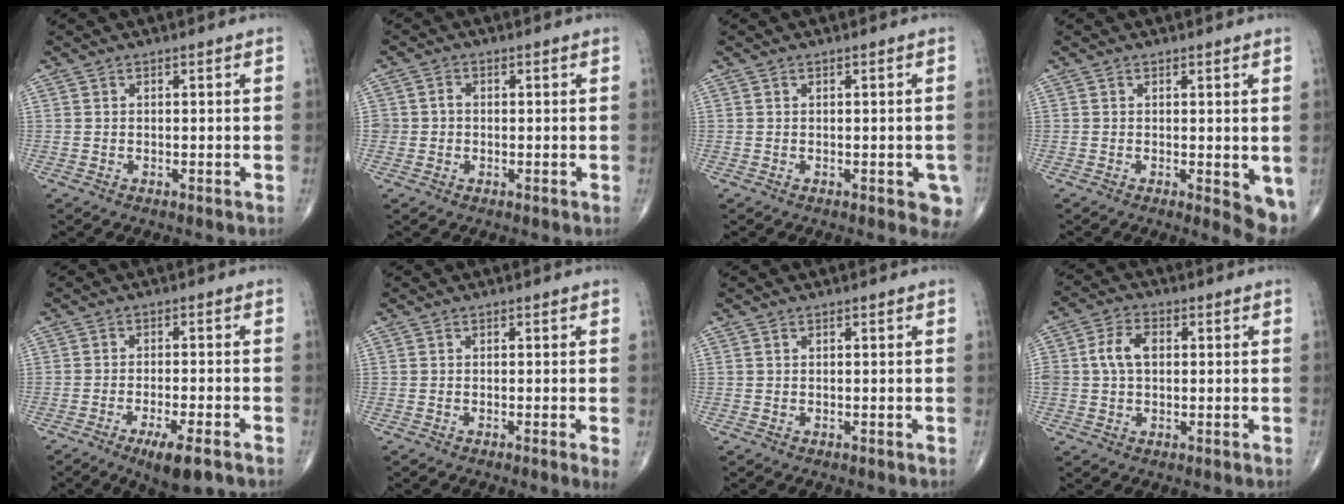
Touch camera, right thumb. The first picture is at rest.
{"total": 2.1, "force": [-0.1, 1.9, 0.9], "torque": [-0.005, 0.005, -0.004]}
{"total": 3.8, "force": [-1.3, 1.6, 3.2], "torque": [-0.013, -0.002, -0.014]}
{"total": 4.9, "force": [-0.4, 1.6, 4.6], "torque": [-0.050, -0.013, -0.003]}
{"total": 6.9, "force": [-4.0, 1.4, 5.4], "torque": [-0.089, 0.001, -0.062]}
{"total": 1.5, "force": [-0.2, -0.1, 1.5], "torque": [-0.028, -0.006, -0.005]}
{"total": 0.0}
{"total": 6.2, "force": [0.7, 4.2, 4.5], "torque": [-0.084, 0.013, 0.011]}